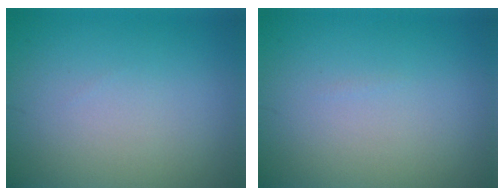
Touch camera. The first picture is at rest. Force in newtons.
{"total": 0.0}